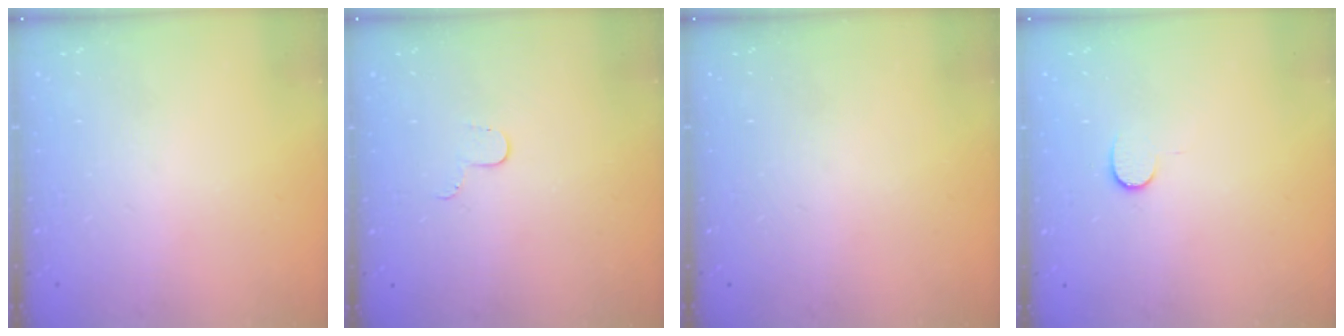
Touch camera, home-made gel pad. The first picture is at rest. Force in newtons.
{"total": 3.5, "press": 3.5, "slide": 0.4}
{"total": 0.0}
{"total": 6.0, "press": 6.0, "slide": 0.5}